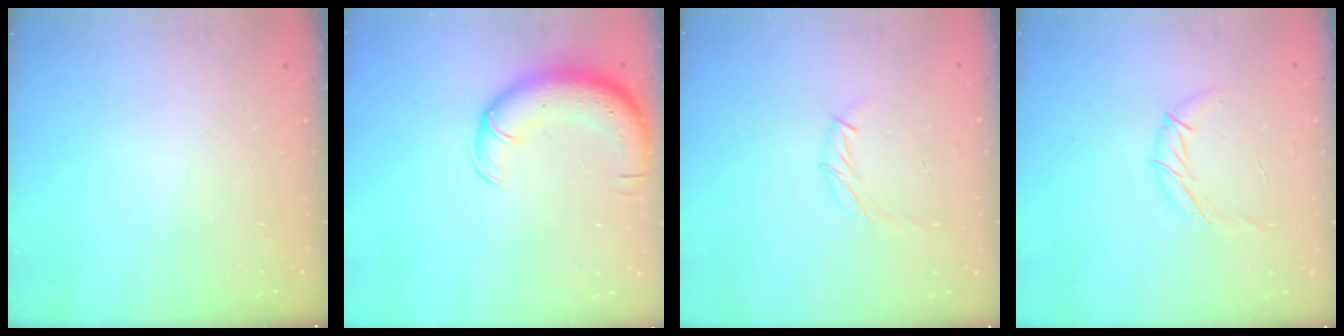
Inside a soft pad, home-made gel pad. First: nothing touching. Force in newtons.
{"total": 11.9, "press": 11.5, "slide": 3.2}
{"total": 5.7, "press": 5.7, "slide": 0.6}
{"total": 6.8, "press": 6.8, "slide": 0.5}